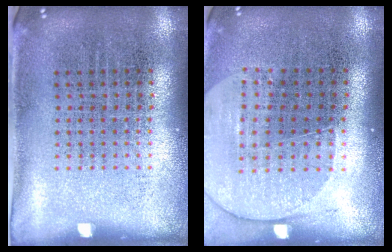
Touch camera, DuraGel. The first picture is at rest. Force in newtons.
{"total": 1.7, "press": 1.5, "slide": 0.7}